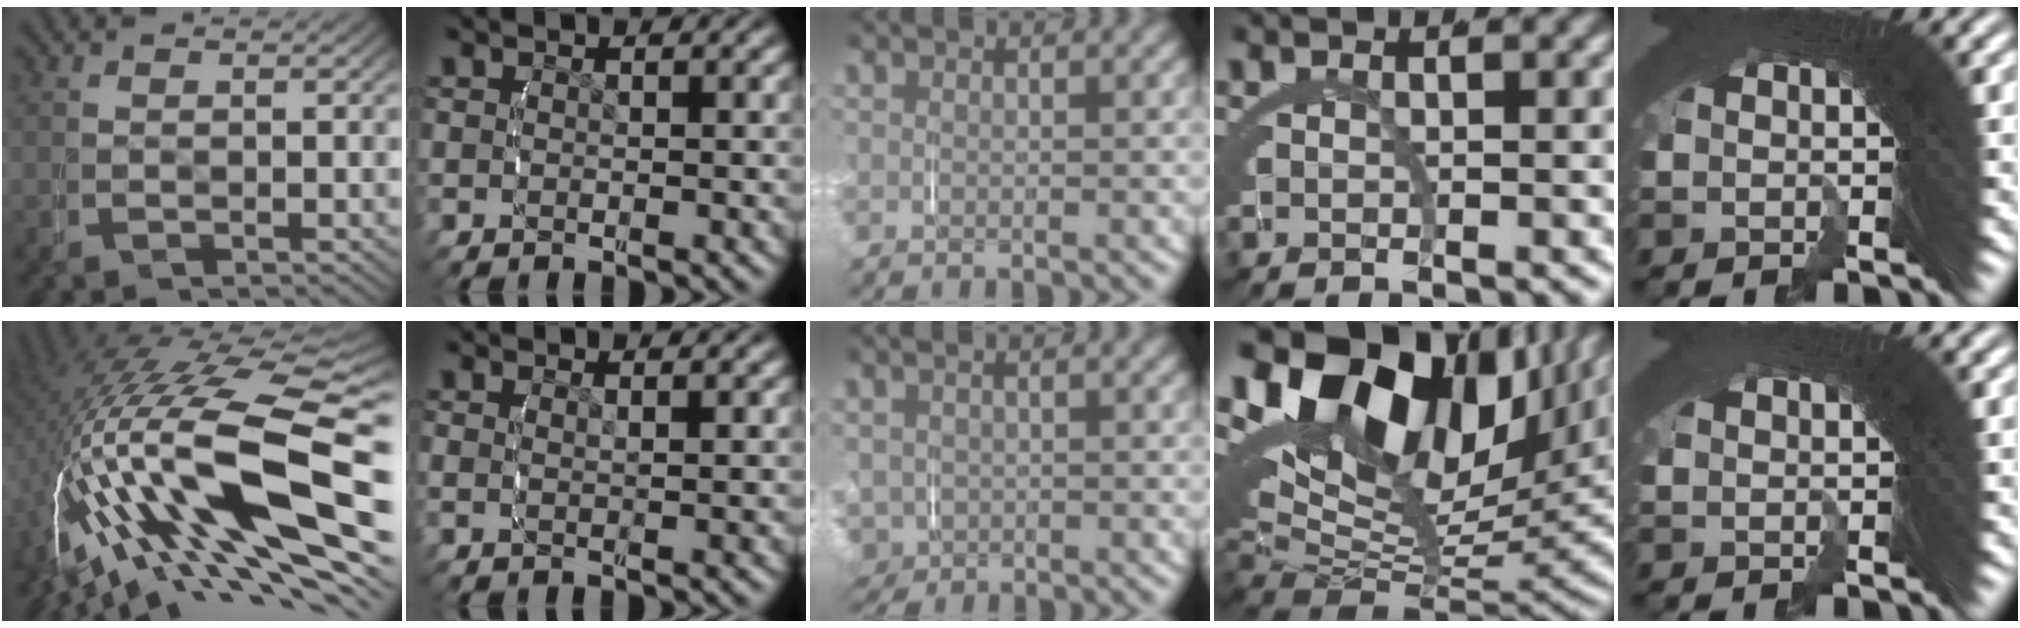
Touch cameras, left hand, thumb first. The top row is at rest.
{"thumb": {"total": 18.8, "force": [-1.2, 9.1, 16.4], "torque": [-0.321, -0.020, 0.001]}, "index": {"total": 1.3, "force": [0.1, 0.4, 1.3], "torque": [-0.022, -0.005, 0.000]}, "middle": {"total": 5.3, "force": [-1.6, 4.7, 1.6], "torque": [-0.067, -0.034, -0.020]}, "ring": {"total": 23.0, "force": [5.5, 14.7, 16.8], "torque": [-0.288, 0.008, 0.076]}, "little": {"total": 0.5, "force": [0.1, -0.5, 0.1], "torque": [-0.006, -0.002, 0.004]}}